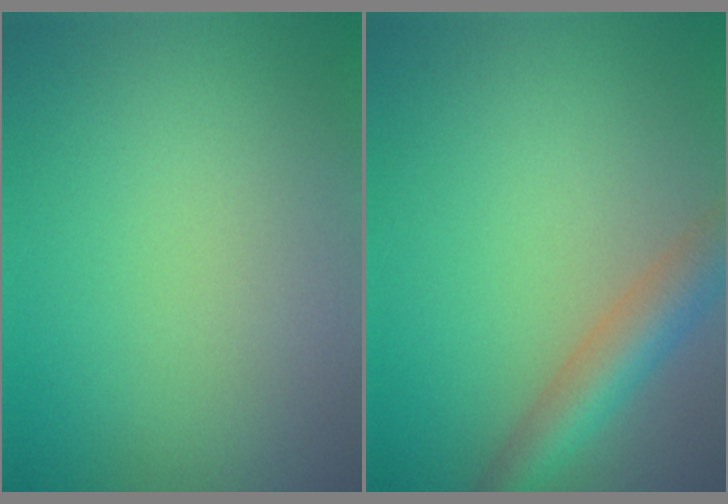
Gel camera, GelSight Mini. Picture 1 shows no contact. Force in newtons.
{"total": 4.7, "press": 4.6, "slide": 0.4}